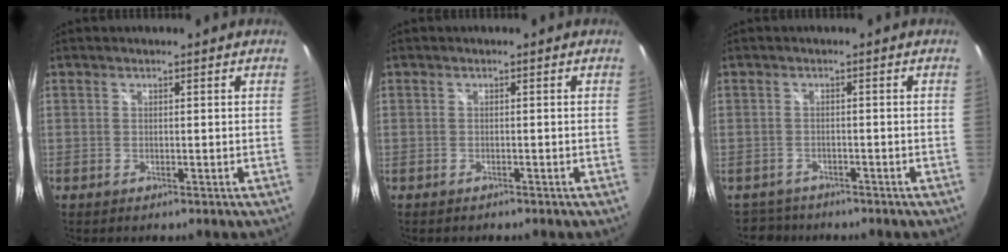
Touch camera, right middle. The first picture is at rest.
{"total": 0.8, "force": [-0.7, 0.3, 0.1], "torque": [-0.005, -0.001, -0.012]}
{"total": 3.7, "force": [-3.1, 1.9, -0.1], "torque": [-0.010, 0.001, -0.053]}